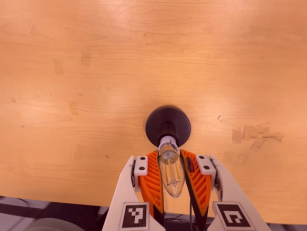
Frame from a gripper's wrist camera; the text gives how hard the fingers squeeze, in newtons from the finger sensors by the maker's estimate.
{"total": 17.3, "left": 16.2, "right": 18.4}